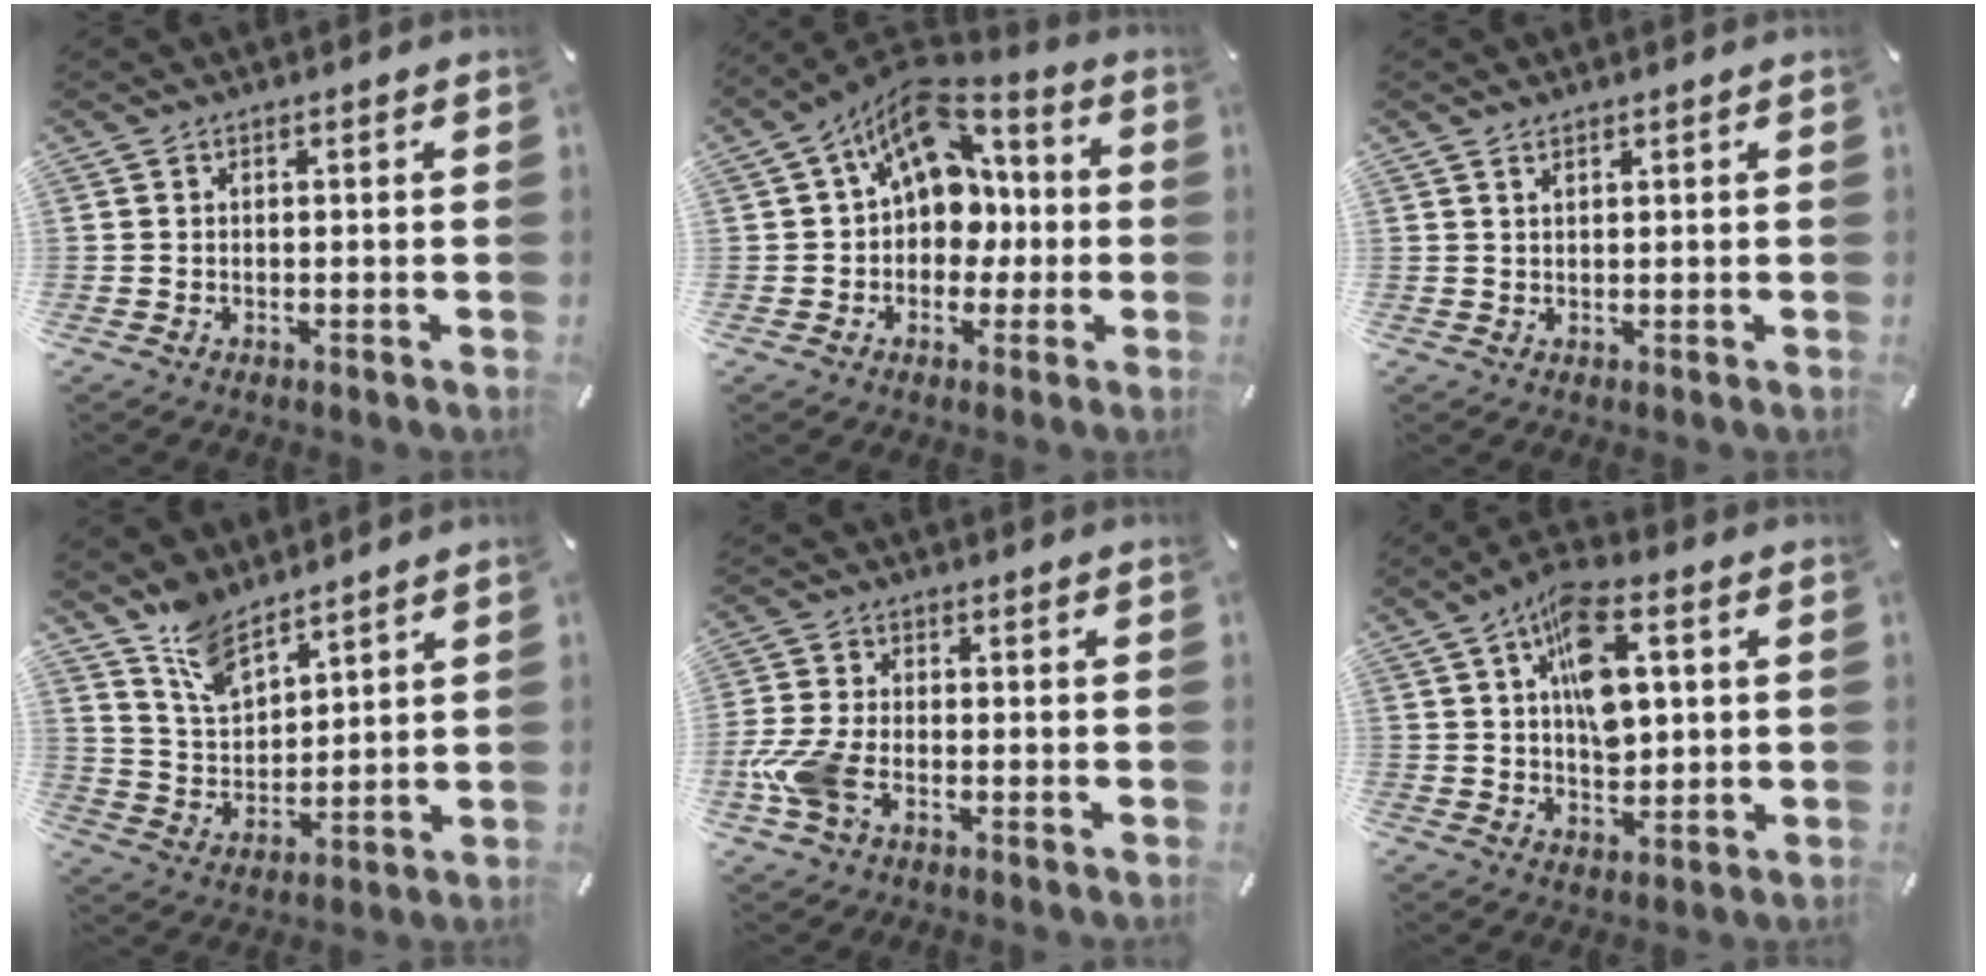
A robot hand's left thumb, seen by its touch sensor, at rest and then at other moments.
{"total": 15.1, "force": [3.8, 11.3, 9.2], "torque": [-0.151, -0.027, 0.068]}
{"total": 1.0, "force": [0.8, 0.3, 0.5], "torque": [-0.011, -0.001, 0.014]}
{"total": 9.5, "force": [7.7, 4.3, 3.5], "torque": [-0.096, -0.035, 0.150]}
{"total": 8.1, "force": [-2.9, 4.9, 5.8], "torque": [-0.135, 0.004, -0.053]}
{"total": 12.0, "force": [3.4, 6.9, 9.2], "torque": [-0.156, 0.003, 0.061]}